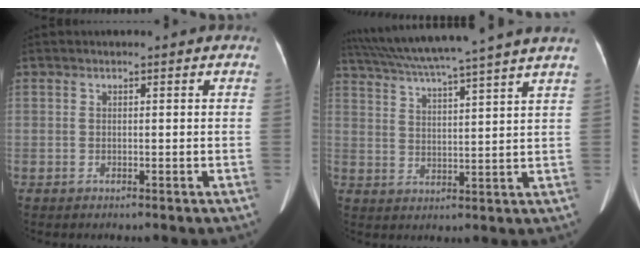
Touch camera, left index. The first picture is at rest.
{"total": 17.8, "force": [15.3, -1.9, 8.9], "torque": [-0.161, 0.005, 0.221]}